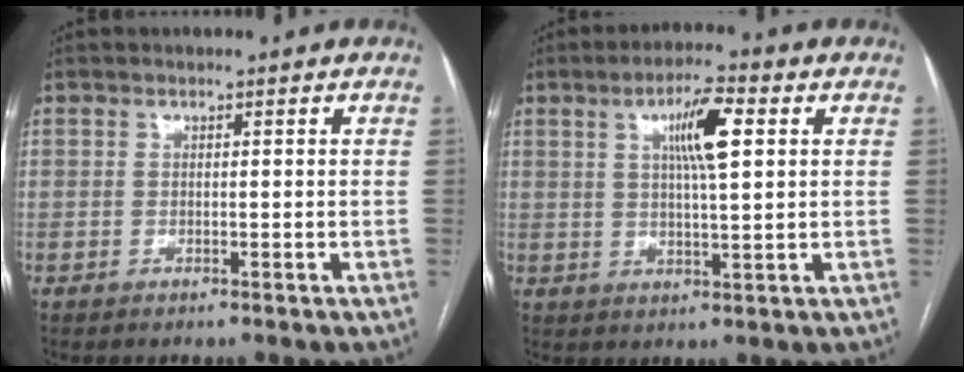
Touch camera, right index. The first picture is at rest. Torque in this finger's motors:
{"motor_torque": [0.49, 0.04, 0.22, 0.13]}